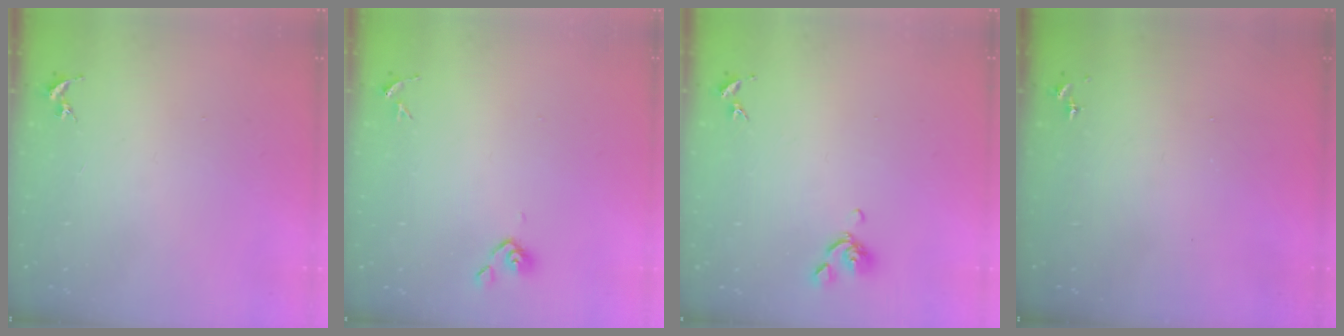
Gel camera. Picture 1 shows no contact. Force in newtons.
{"total": 4.3, "press": 4.1, "slide": 1.3}
{"total": 6.8, "press": 6.7, "slide": 0.9}
{"total": 0.0}